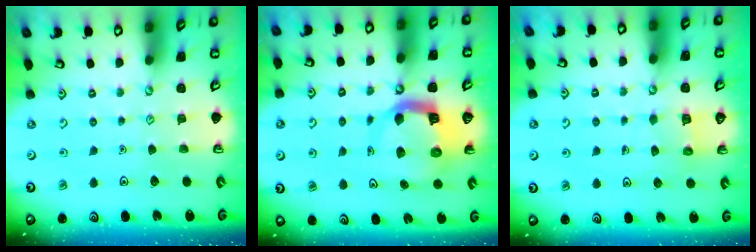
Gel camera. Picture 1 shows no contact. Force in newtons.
{"total": 9.3, "press": 9.2, "slide": 1.2}
{"total": 5.1, "press": 5.1, "slide": 0.5}